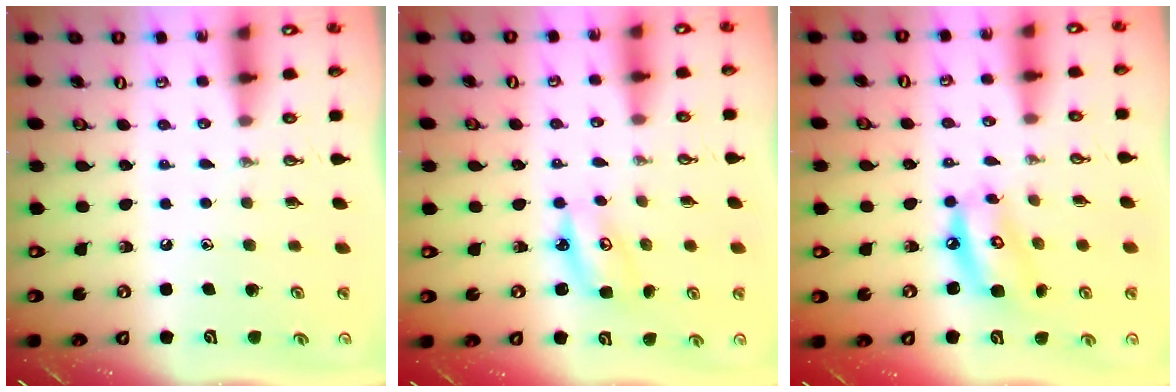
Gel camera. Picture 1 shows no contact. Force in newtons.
{"total": 3.9, "press": 3.9, "slide": 0.2}
{"total": 9.7, "press": 9.7, "slide": 0.8}